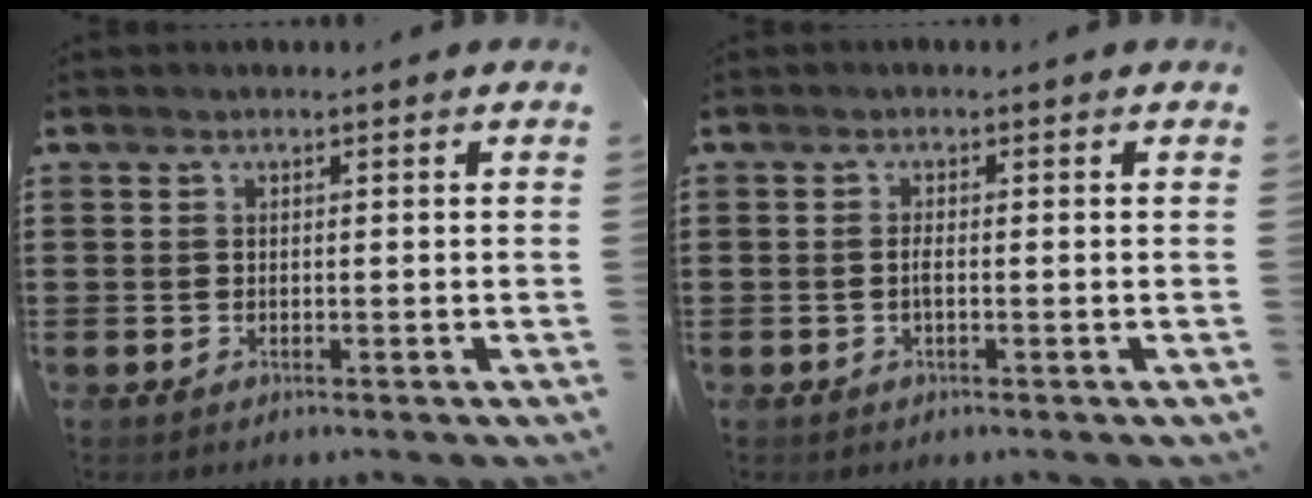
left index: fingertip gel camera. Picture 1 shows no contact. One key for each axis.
{"total": 1.4, "fx": -0.4, "fy": 0.2, "fz": 1.3, "tx": -0.026, "ty": 0.000, "tz": -0.006}